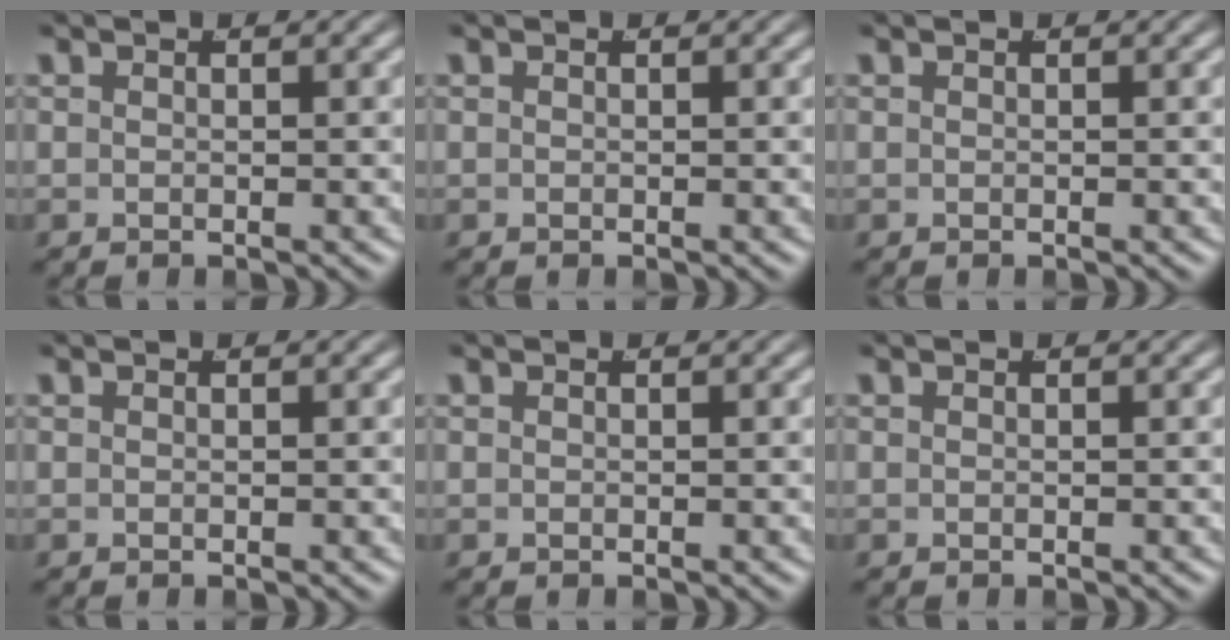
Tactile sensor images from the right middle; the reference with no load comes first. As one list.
[{"total": 0.0}, {"total": 0.0}, {"total": 0.0}, {"total": 0.0}, {"total": 0.0}]